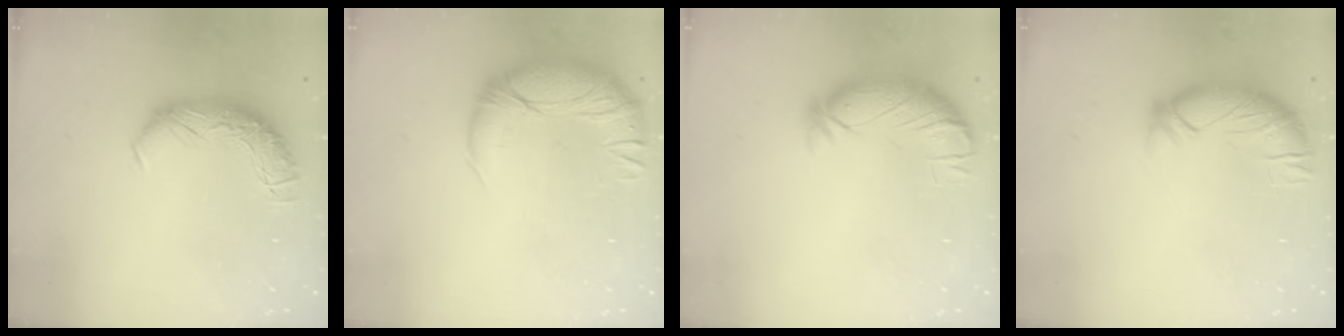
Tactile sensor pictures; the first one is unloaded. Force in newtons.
{"total": 3.5, "press": 0.1, "slide": 3.5}
{"total": 3.7, "press": 3.1, "slide": 2.0}
{"total": 3.6, "press": 3.3, "slide": 1.4}